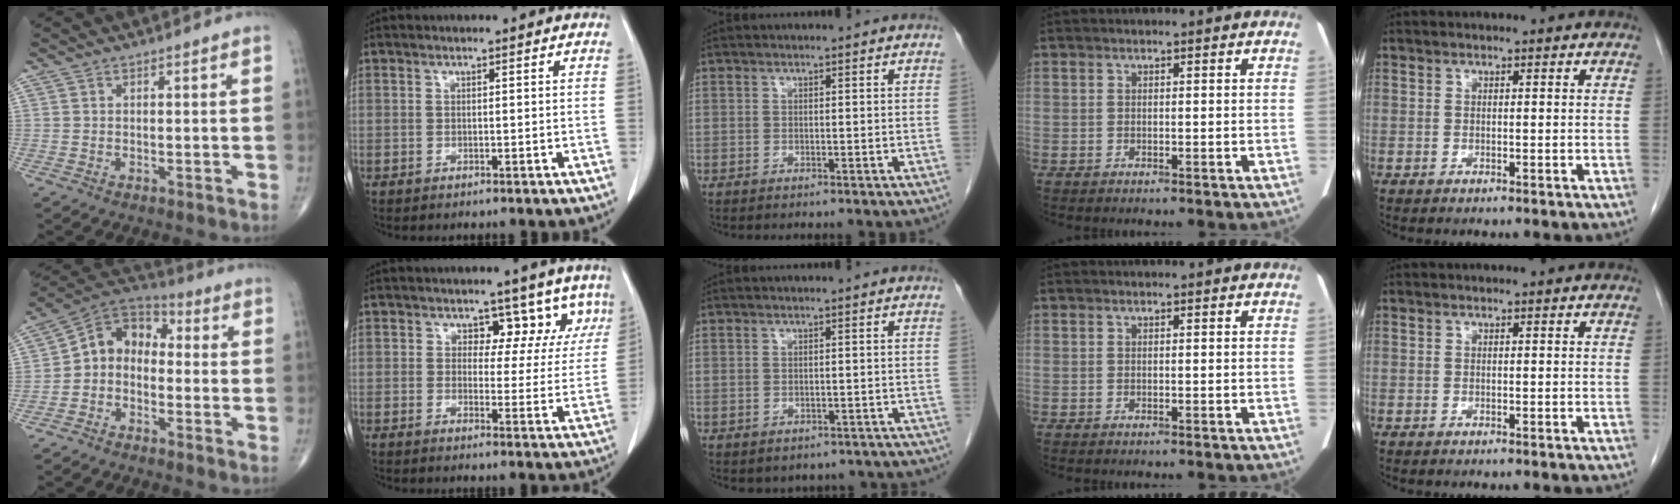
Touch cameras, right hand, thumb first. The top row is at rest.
{"thumb": {"total": 9.1, "force": [-1.6, 7.0, 5.6], "torque": [-0.069, 0.053, -0.050]}, "index": {"total": 6.5, "force": [4.3, 4.3, 2.3], "torque": [-0.003, -0.008, 0.041]}, "middle": {"total": 6.2, "force": [-5.0, 3.3, 1.5], "torque": [-0.012, 0.014, -0.048]}}